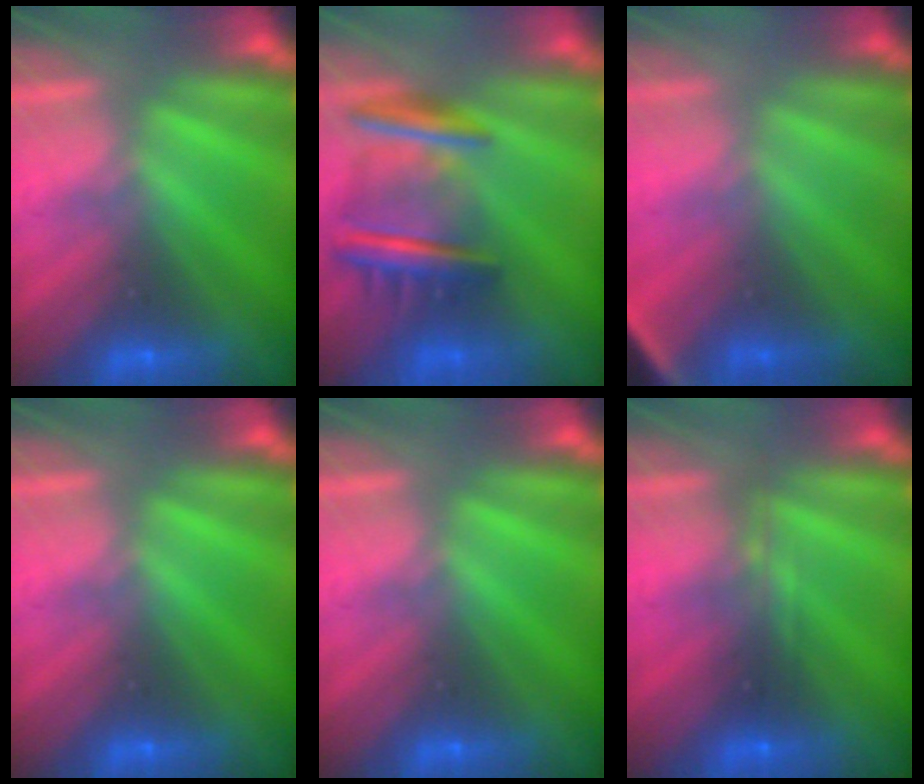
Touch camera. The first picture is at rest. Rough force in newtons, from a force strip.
{"total": 8.8}
{"total": 2.8}
{"total": 0.0}
{"total": 0.0}
{"total": 2.3}